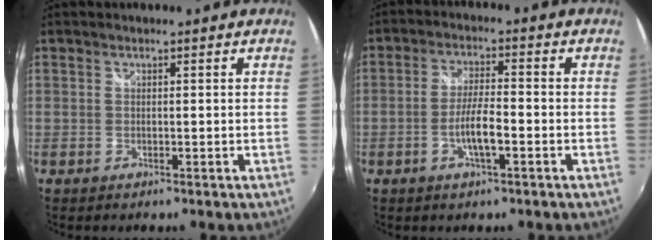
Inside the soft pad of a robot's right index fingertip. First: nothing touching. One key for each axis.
{"total": 5.3, "fx": -2.1, "fy": 0.8, "fz": 4.8, "tx": -0.096, "ty": 0.004, "tz": -0.038}